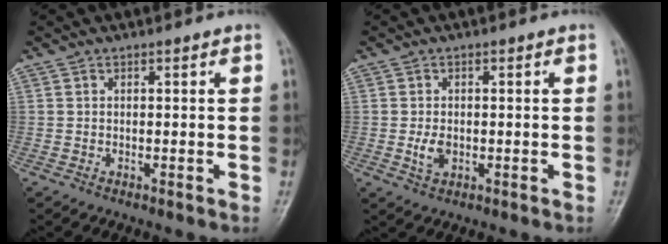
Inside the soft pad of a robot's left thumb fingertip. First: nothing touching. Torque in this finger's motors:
{"motor_torque": [0.39, 0.38, 0.59, 0.09, 0.01]}